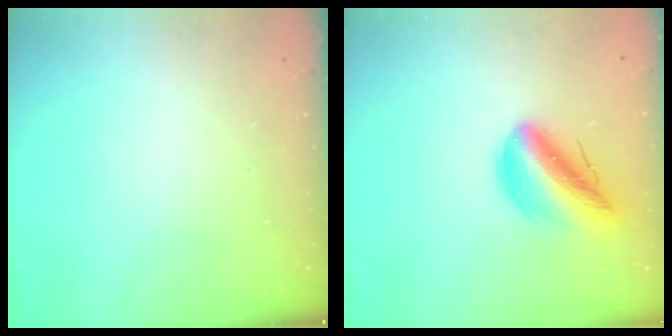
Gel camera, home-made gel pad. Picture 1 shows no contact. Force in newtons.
{"total": 13.9, "press": 13.7, "slide": 2.3}